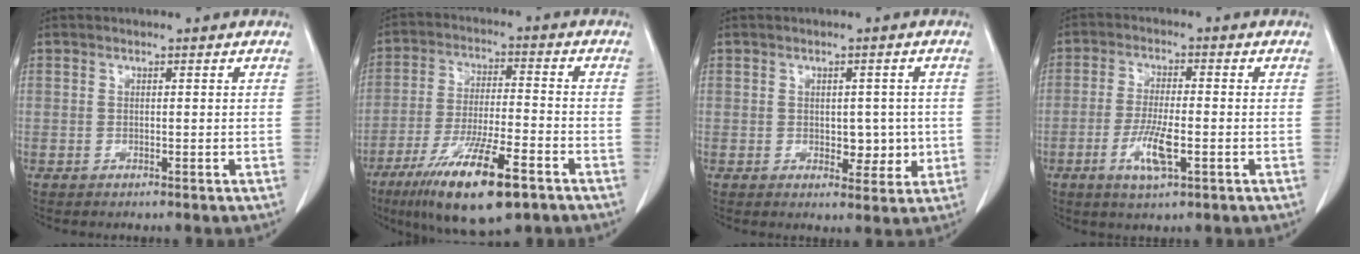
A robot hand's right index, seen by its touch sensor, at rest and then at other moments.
{"total": 15.5, "force": [-9.2, 2.7, 12.2], "torque": [-0.224, -0.031, -0.156]}
{"total": 4.4, "force": [-0.1, 2.8, 3.4], "torque": [-0.032, 0.001, 0.009]}
{"total": 6.5, "force": [-2.3, 1.3, 5.9], "torque": [-0.118, -0.008, -0.038]}